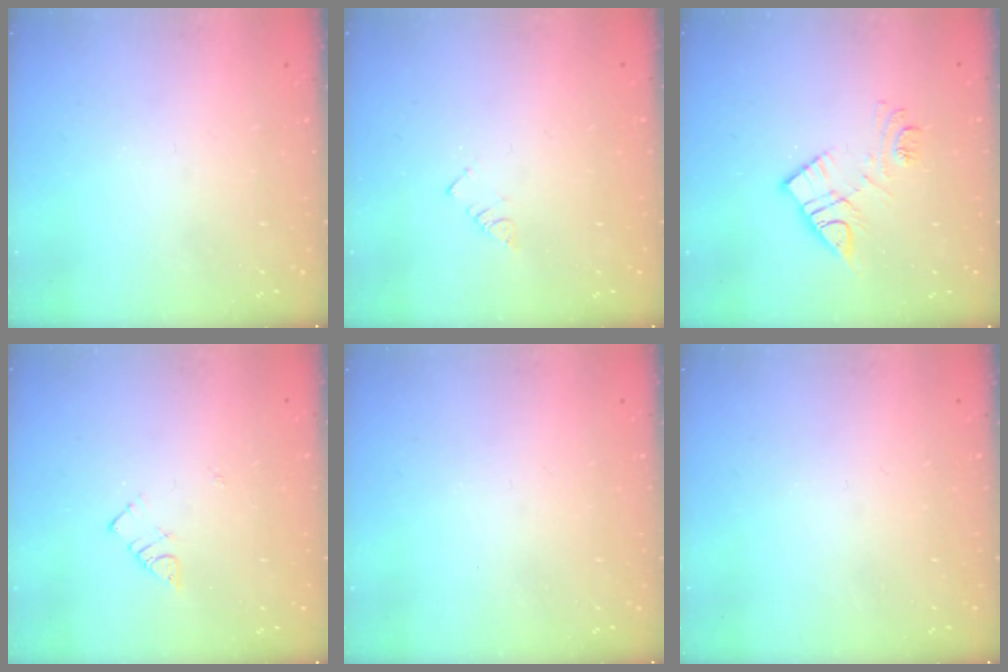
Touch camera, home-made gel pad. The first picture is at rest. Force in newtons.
{"total": 3.0, "press": 2.9, "slide": 0.4}
{"total": 10.7, "press": 10.6, "slide": 0.7}
{"total": 2.9, "press": 2.9, "slide": 0.4}
{"total": 0.0}
{"total": 0.0}